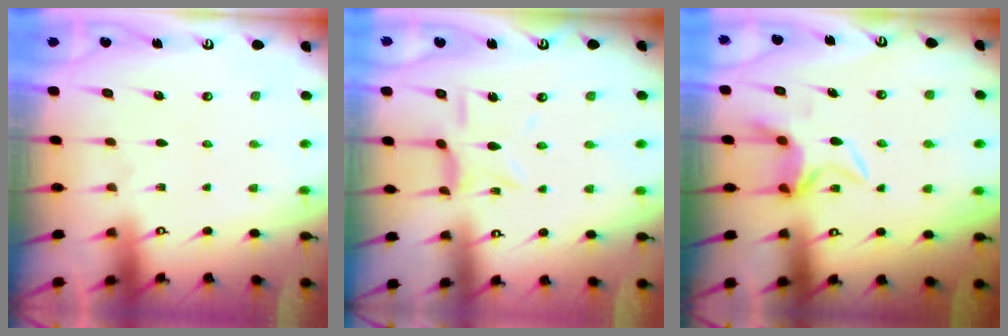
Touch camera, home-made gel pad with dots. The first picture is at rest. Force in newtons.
{"total": 6.2, "press": 6.2, "slide": 0.5}
{"total": 5.3, "press": 5.2, "slide": 0.9}